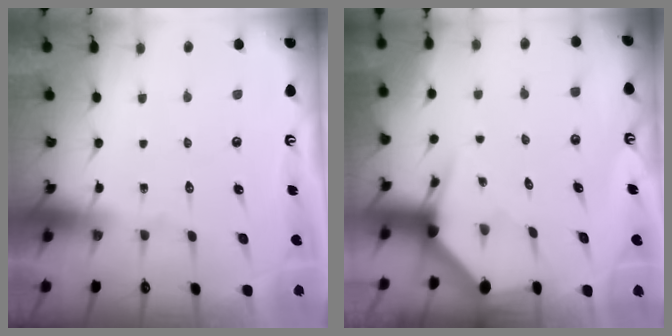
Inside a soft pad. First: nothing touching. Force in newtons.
{"total": 3.4, "press": 3.3, "slide": 0.5}